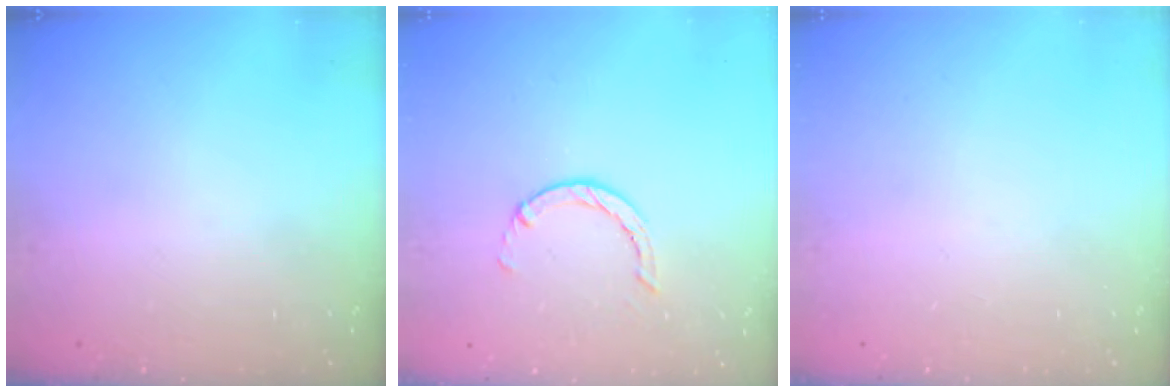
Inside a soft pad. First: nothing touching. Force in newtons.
{"total": 1.4, "press": 1.4, "slide": 0.3}
{"total": 0.0}